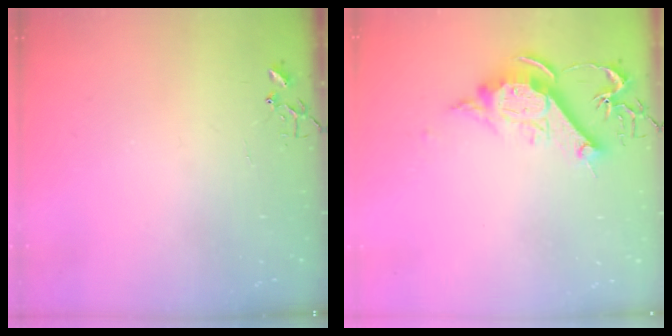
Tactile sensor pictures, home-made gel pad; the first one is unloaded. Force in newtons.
{"total": 13.3, "press": 13.3, "slide": 1.1}